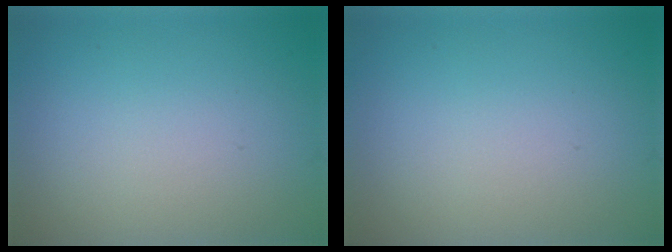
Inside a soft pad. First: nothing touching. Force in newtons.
{"total": 0.0}